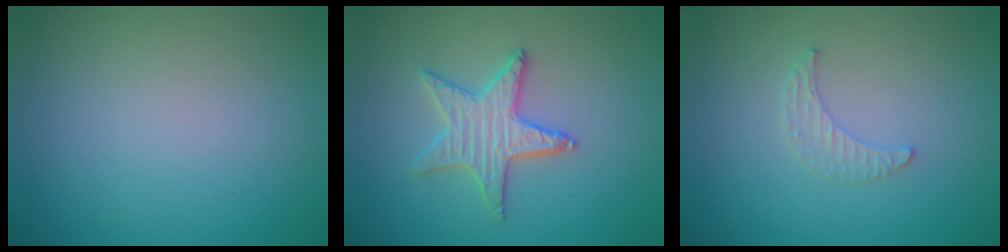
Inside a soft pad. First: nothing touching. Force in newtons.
{"total": 3.3, "press": 3.2, "slide": 0.2}
{"total": 1.3, "press": 1.3, "slide": 0.4}